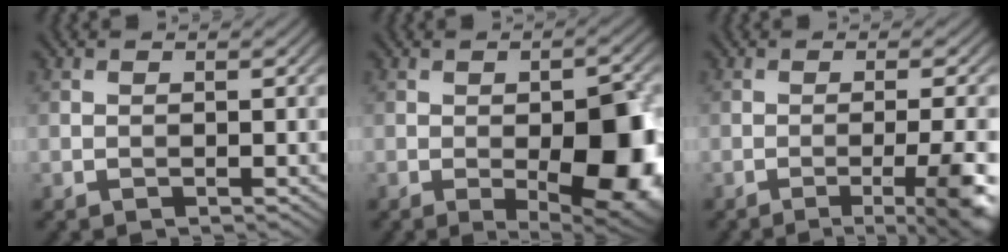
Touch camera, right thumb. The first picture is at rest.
{"total": 12.4, "force": [-2.6, 5.3, 10.8], "torque": [-0.125, -0.007, -0.033]}
{"total": 7.5, "force": [-2.6, 1.4, 6.9], "torque": [-0.091, 0.002, -0.034]}